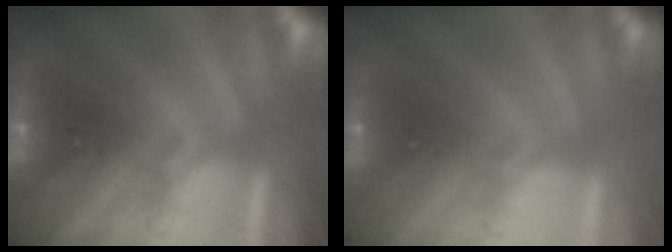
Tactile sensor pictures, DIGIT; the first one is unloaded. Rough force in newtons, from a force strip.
{"total": 2.8}